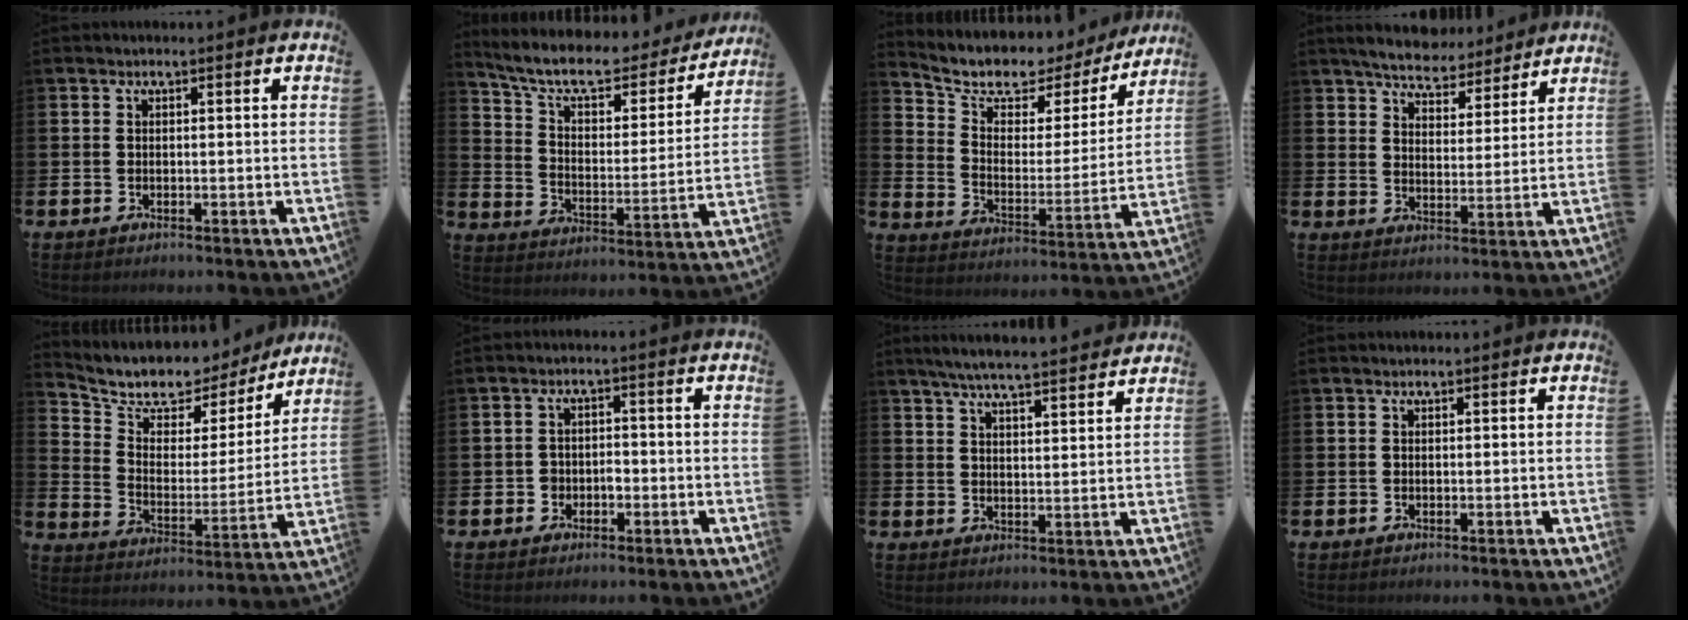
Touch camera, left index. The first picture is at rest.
{"total": 9.2, "force": [7.9, 2.8, 3.8], "torque": [-0.103, -0.051, 0.131]}
{"total": 7.6, "force": [6.4, 3.4, 2.3], "torque": [-0.085, -0.043, 0.108]}
{"total": 6.4, "force": [6.2, 1.5, 0.9], "torque": [-0.029, -0.039, 0.107]}
{"total": 8.7, "force": [7.6, 3.7, 2.0], "torque": [-0.078, -0.058, 0.131]}
{"total": 2.0, "force": [-0.9, 1.7, 0.6], "torque": [-0.010, 0.003, -0.022]}
{"total": 5.9, "force": [5.6, 0.0, 1.6], "torque": [-0.041, -0.034, 0.098]}
{"total": 0.0}